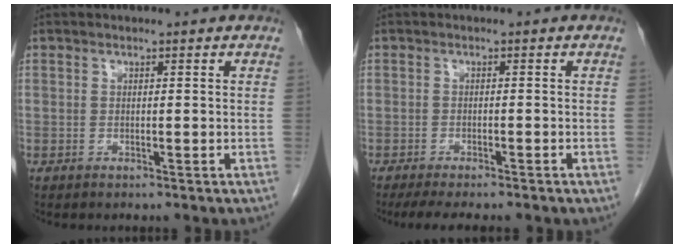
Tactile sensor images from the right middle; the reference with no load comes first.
{"total": 7.8, "force": [-6.4, 1.4, 4.3], "torque": [-0.057, -0.011, -0.088]}